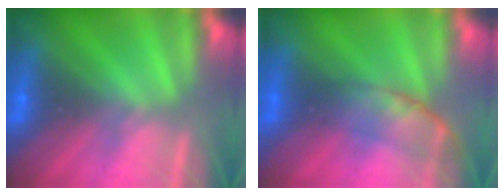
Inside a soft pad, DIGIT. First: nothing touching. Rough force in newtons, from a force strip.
{"total": 2.6}